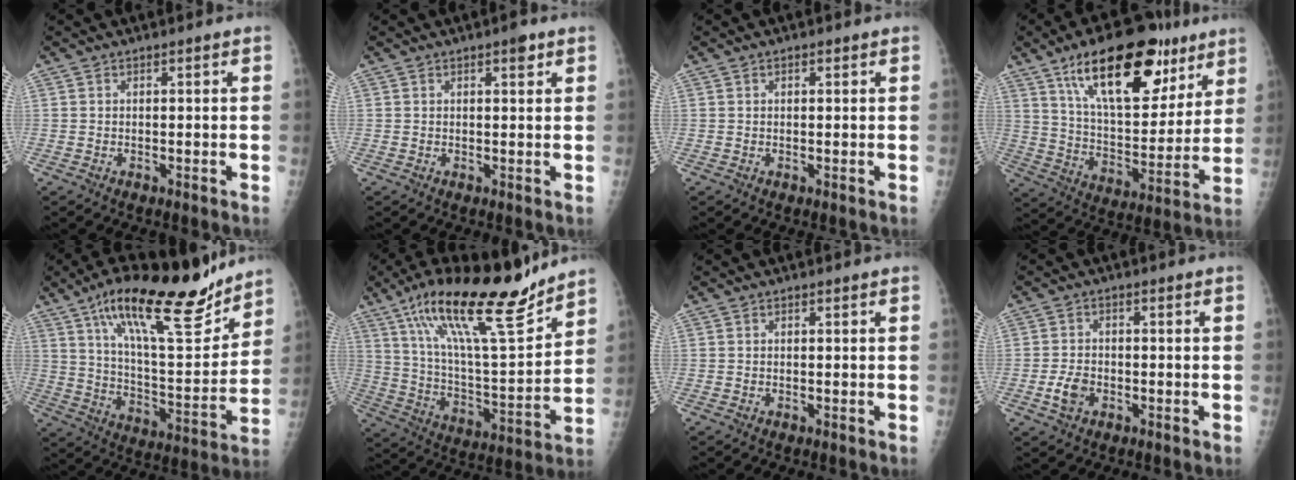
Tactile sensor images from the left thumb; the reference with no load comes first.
{"total": 1.9, "force": [1.2, 0.7, 1.4], "torque": [-0.013, -0.004, 0.014]}
{"total": 0.6, "force": [0.3, 0.4, 0.3], "torque": [-0.002, -0.001, 0.003]}
{"total": 24.6, "force": [13.9, 11.0, 17.0], "torque": [-0.223, -0.042, 0.231]}
{"total": 23.8, "force": [16.4, 6.7, 15.8], "torque": [-0.216, -0.073, 0.272]}
{"total": 23.4, "force": [16.4, 5.1, 15.9], "torque": [-0.246, -0.068, 0.283]}
{"total": 0.0}
{"total": 4.1, "force": [-1.5, 2.9, 2.6], "torque": [-0.046, 0.008, -0.028]}